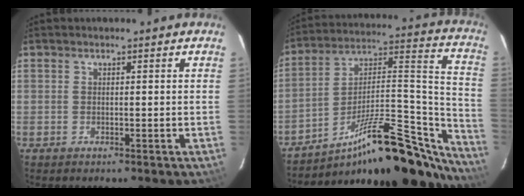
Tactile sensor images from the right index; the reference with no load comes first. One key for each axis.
{"total": 27.8, "fx": -22.2, "fy": 7.4, "fz": 14.9, "tx": -0.175, "ty": 0.041, "tz": -0.324}